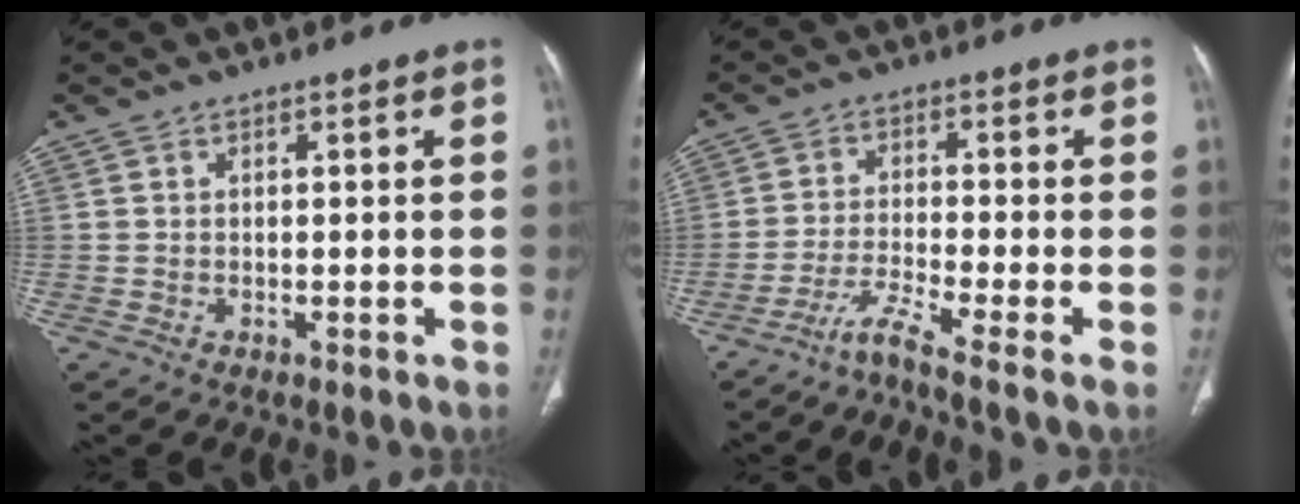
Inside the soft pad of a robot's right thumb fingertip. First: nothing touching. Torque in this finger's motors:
{"motor_torque": [0.26, -0.39, 0.34, -0.72, 0.02]}